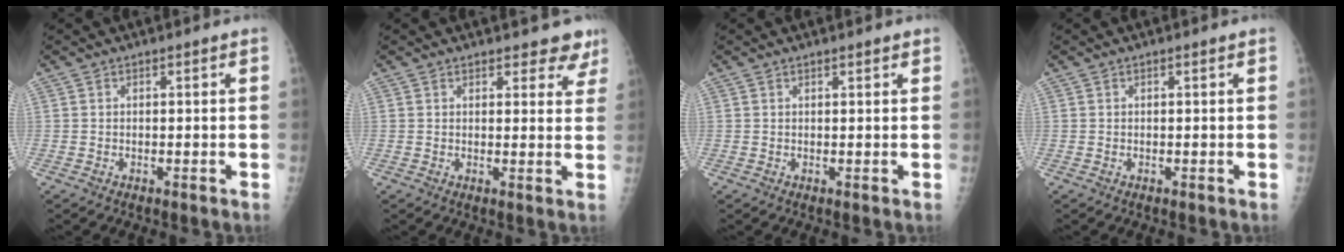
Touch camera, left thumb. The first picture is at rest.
{"total": 5.4, "force": [4.7, 2.4, 1.2], "torque": [0.023, -0.025, 0.044]}
{"total": 1.0, "force": [0.8, 0.2, 0.5], "torque": [-0.006, -0.002, 0.010]}
{"total": 0.0}